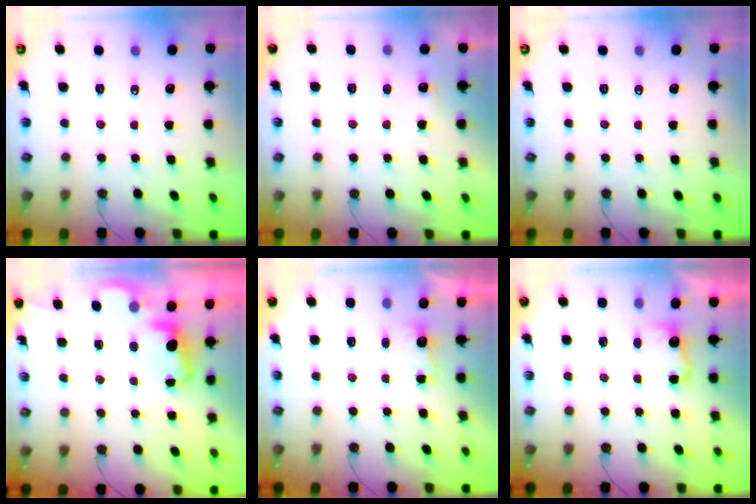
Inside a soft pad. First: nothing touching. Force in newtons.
{"total": 5.8, "press": 5.7, "slide": 1.1}
{"total": 0.0}
{"total": 2.3, "press": 2.3, "slide": 0.6}
{"total": 2.4, "press": 2.3, "slide": 0.8}
{"total": 3.0, "press": 2.8, "slide": 1.0}